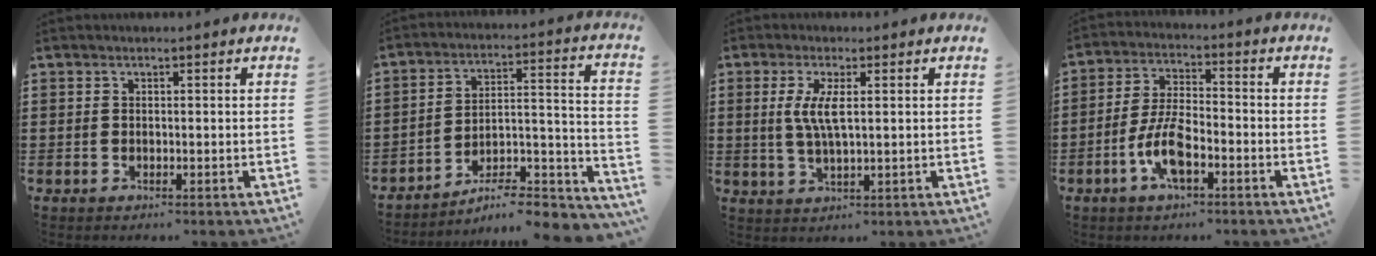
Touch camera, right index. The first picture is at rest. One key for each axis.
{"total": 6.7, "fx": -6.1, "fy": 0.8, "fz": 2.6, "tx": -0.034, "ty": -0.007, "tz": -0.120}
{"total": 4.9, "fx": 0.9, "fy": 1.0, "fz": 4.7, "tx": -0.100, "ty": -0.002, "tz": 0.012}
{"total": 7.6, "fx": -3.2, "fy": 2.6, "fz": 6.3, "tx": -0.146, "ty": -0.008, "tz": -0.064}